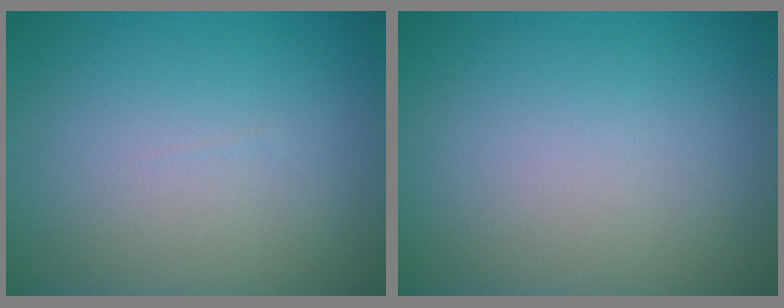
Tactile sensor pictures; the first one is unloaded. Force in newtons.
{"total": 0.0}